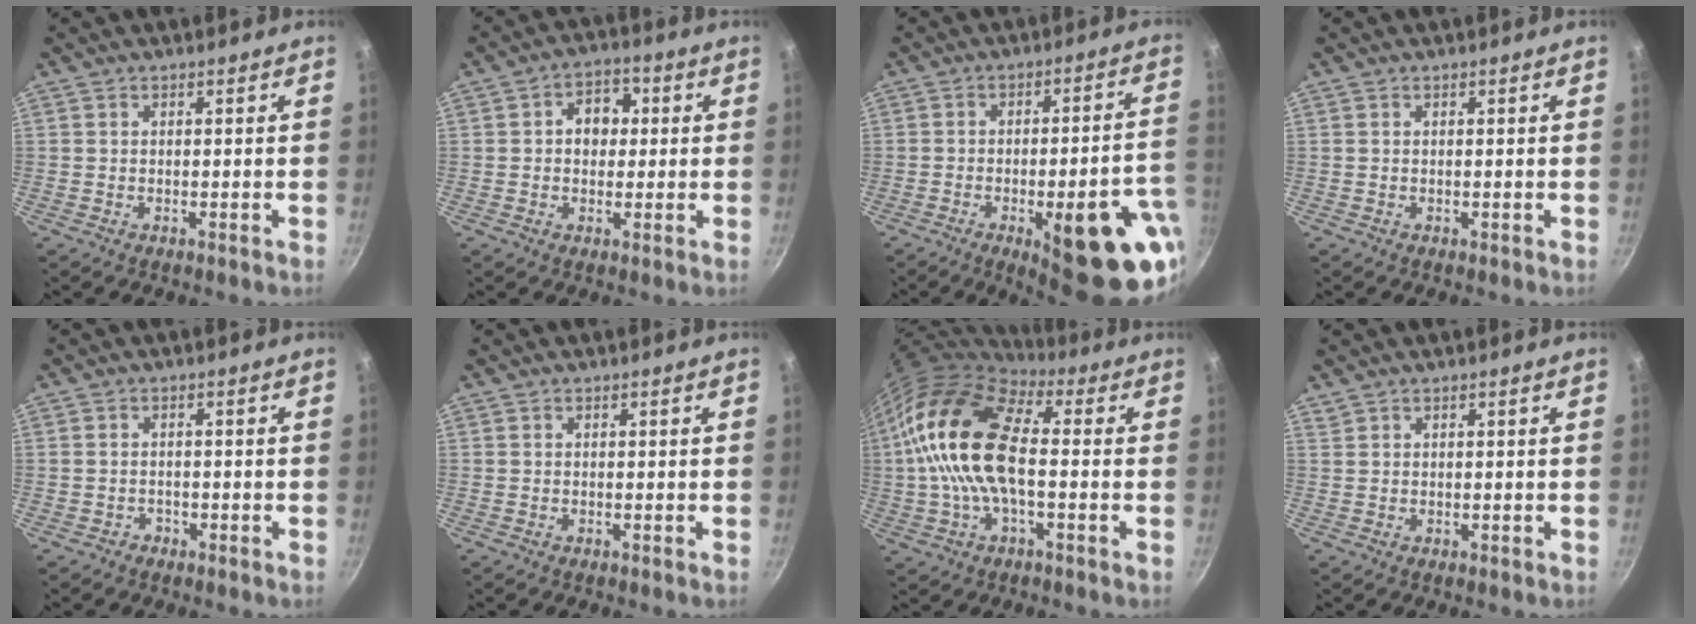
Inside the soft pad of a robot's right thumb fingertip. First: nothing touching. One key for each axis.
{"total": 6.4, "fx": 0.8, "fy": 5.0, "fz": 3.9, "tx": -0.016, "ty": 0.012, "tz": 0.004}
{"total": 22.8, "fx": -8.9, "fy": 6.9, "fz": 19.8, "tx": -0.195, "ty": 0.023, "tz": -0.111}
{"total": 0.0}
{"total": 1.4, "fx": -0.9, "fy": 1.1, "fz": 0.2, "tx": 0.002, "ty": 0.014, "tz": -0.010}
{"total": 0.0}
{"total": 17.1, "fx": 0.6, "fy": 8.3, "fz": 14.9, "tx": -0.266, "ty": 0.023, "tz": 0.001}
{"total": 0.8, "fx": 0.7, "fy": 0.4, "fz": 0.1, "tx": 0.001, "ty": 0.003, "tz": 0.016}